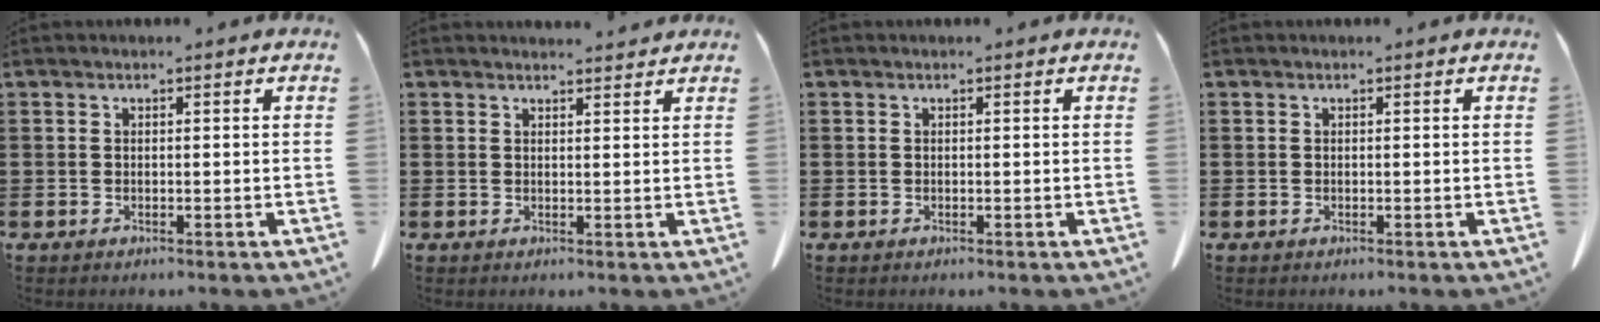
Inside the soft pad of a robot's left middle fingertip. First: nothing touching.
{"total": 1.8, "force": [1.7, 0.3, 0.3], "torque": [-0.010, 0.001, 0.033]}
{"total": 0.0}
{"total": 0.0}